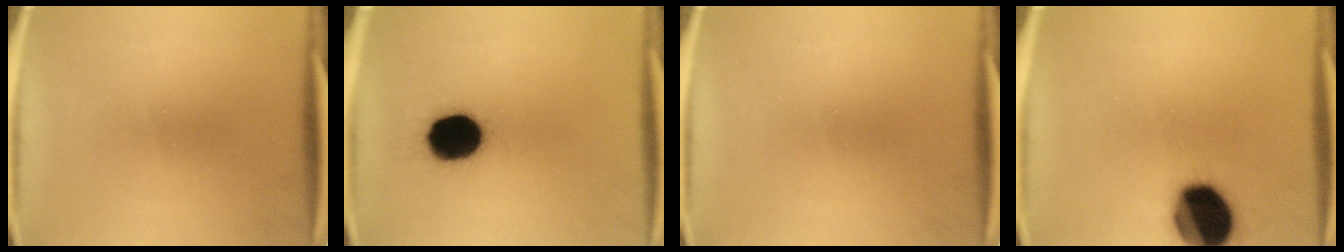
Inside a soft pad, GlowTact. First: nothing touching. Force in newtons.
{"total": 15.7}
{"total": 0.0}
{"total": 17.6}